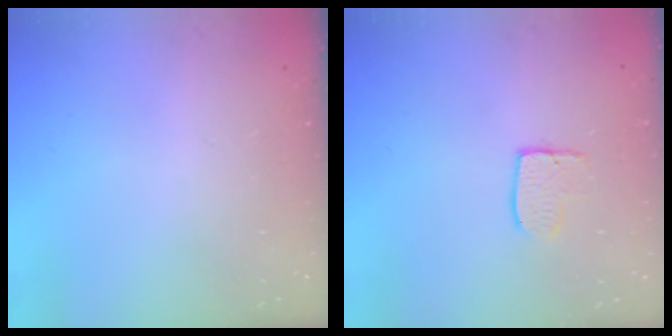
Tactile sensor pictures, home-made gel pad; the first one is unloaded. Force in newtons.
{"total": 5.5, "press": 5.5, "slide": 0.3}